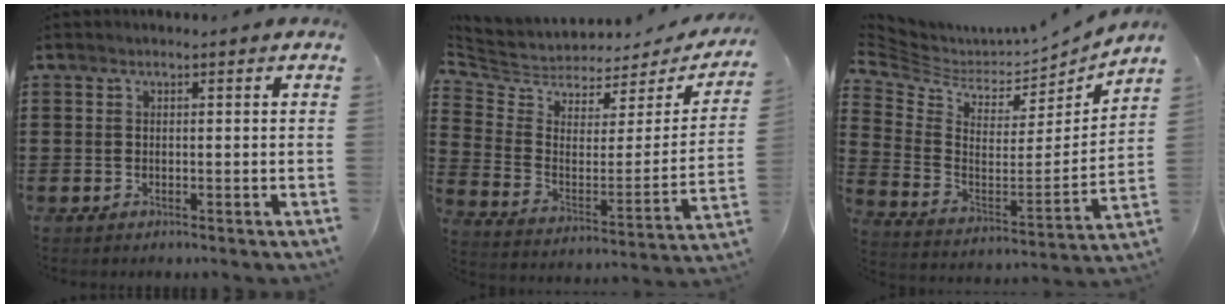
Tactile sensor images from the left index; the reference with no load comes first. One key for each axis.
{"total": 4.1, "fx": 3.7, "fy": 1.7, "fz": 0.4, "tx": -0.041, "ty": -0.040, "tz": 0.060}
{"total": 3.7, "fx": 3.4, "fy": 1.3, "fz": 0.8, "tx": -0.044, "ty": -0.040, "tz": 0.054}